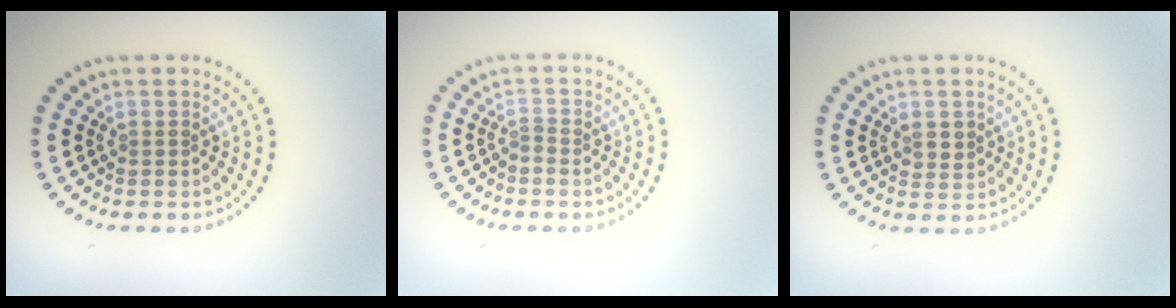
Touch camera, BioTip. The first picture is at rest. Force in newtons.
{"total": 0.6, "press": 0.2, "slide": 0.6}
{"total": 1.5, "press": 1.4, "slide": 0.4}